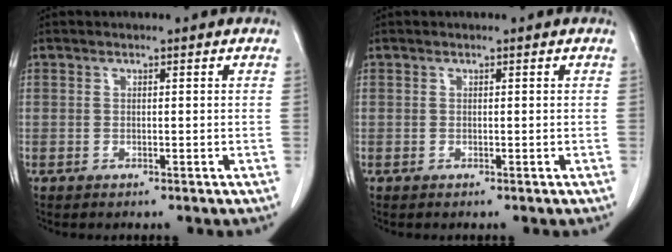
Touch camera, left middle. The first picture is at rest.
{"total": 0.0}